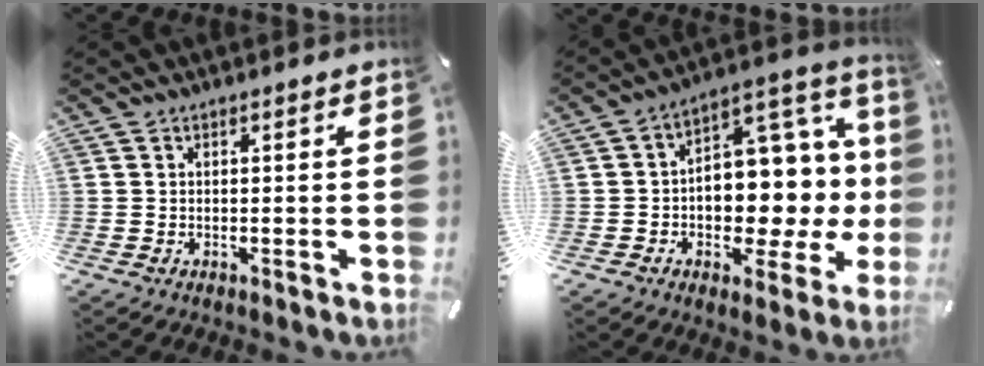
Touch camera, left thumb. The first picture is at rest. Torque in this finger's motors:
{"motor_torque": [0.94, 0.95, 1.08, 0.82, 0.13]}